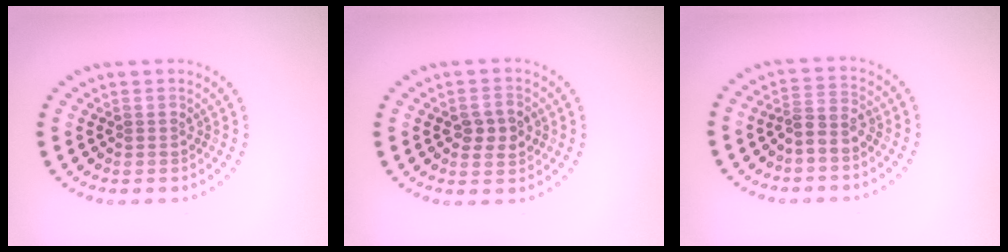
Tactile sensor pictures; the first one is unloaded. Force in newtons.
{"total": 2.5, "press": 2.5, "slide": 0.1}
{"total": 2.4, "press": 2.0, "slide": 1.4}